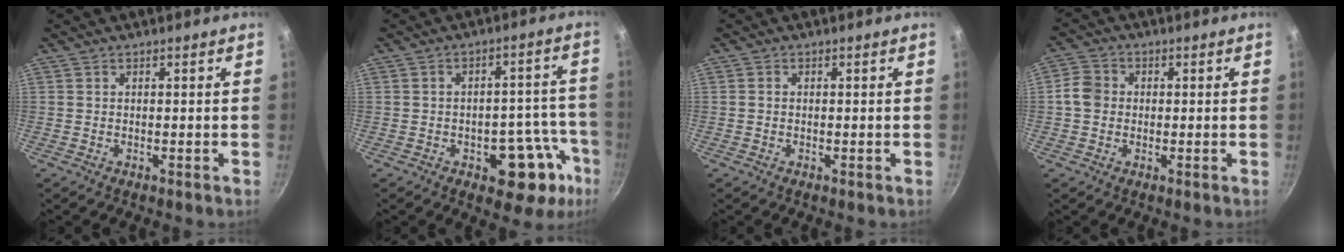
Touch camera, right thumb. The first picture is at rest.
{"total": 13.4, "force": [-5.7, 7.9, 9.1], "torque": [-0.038, 0.049, -0.063]}
{"total": 0.8, "force": [0.1, 0.6, 0.5], "torque": [-0.008, 0.004, 0.001]}
{"total": 4.6, "force": [-0.1, 4.1, 2.2], "torque": [-0.027, 0.011, -0.015]}